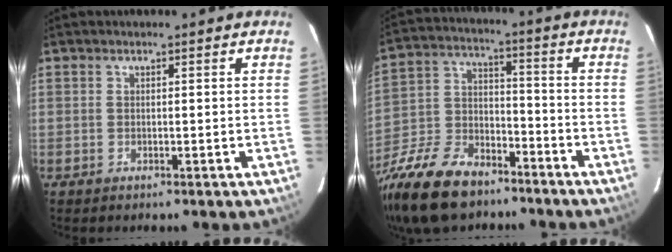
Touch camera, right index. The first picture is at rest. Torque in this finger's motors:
{"motor_torque": [-0.18, -0.78, -0.11, -0.04]}